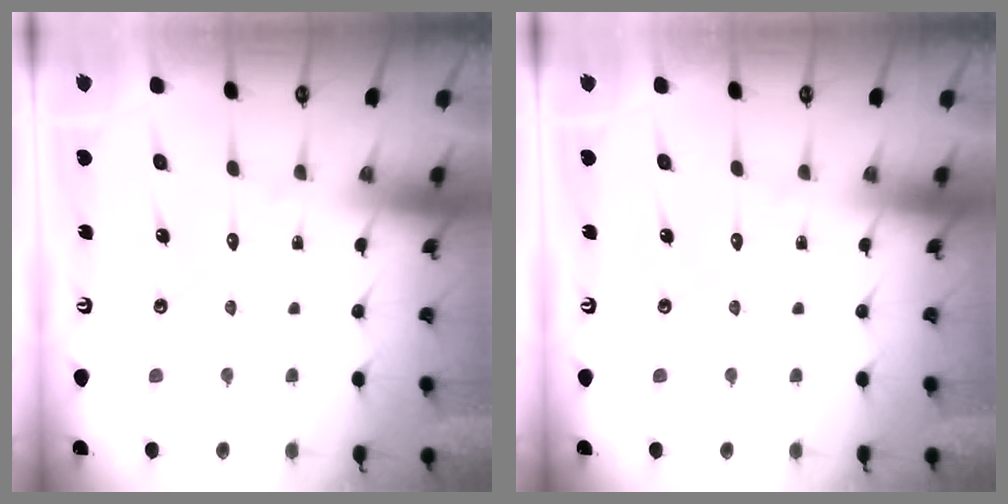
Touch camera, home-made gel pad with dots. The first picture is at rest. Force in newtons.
{"total": 0.0}